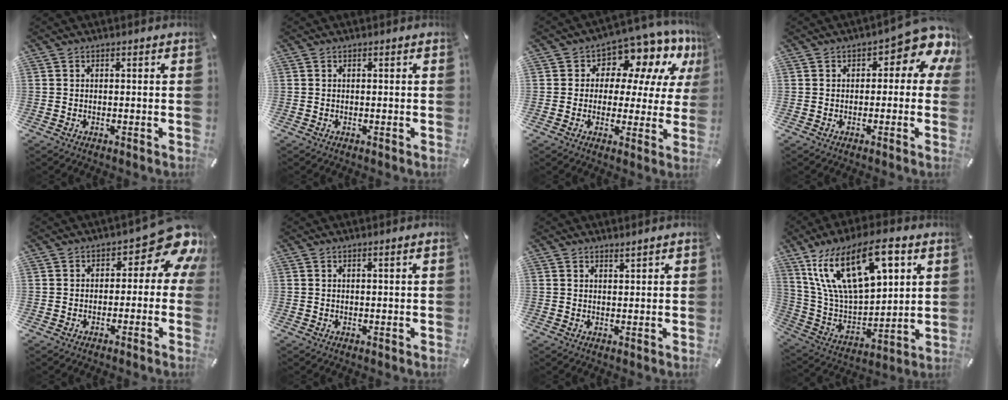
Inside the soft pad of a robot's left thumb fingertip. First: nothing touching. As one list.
[{"total": 0.0}, {"total": 9.5, "force": [6.6, 5.8, 3.4], "torque": [-0.059, -0.061, 0.118]}, {"total": 8.9, "force": [4.1, 4.0, 6.8], "torque": [-0.079, -0.032, 0.065]}, {"total": 10.3, "force": [3.9, 5.5, 7.8], "torque": [-0.085, -0.033, 0.065]}, {"total": 0.9, "force": [0.4, 0.0, 0.8], "torque": [-0.014, -0.001, 0.006]}, {"total": 1.3, "force": [1.2, 0.2, 0.4], "torque": [-0.008, -0.001, 0.022]}, {"total": 22.6, "force": [11.5, 11.6, 15.6], "torque": [-0.312, -0.048, 0.195]}]